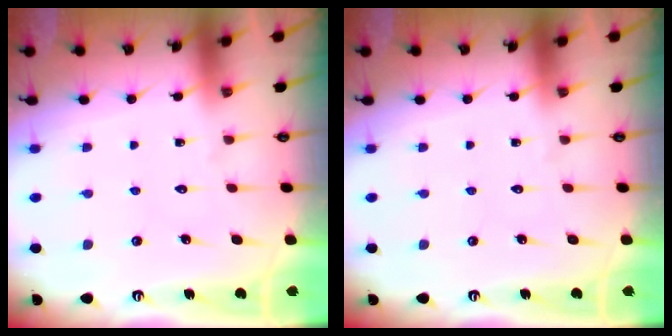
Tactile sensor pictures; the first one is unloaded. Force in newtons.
{"total": 0.0}